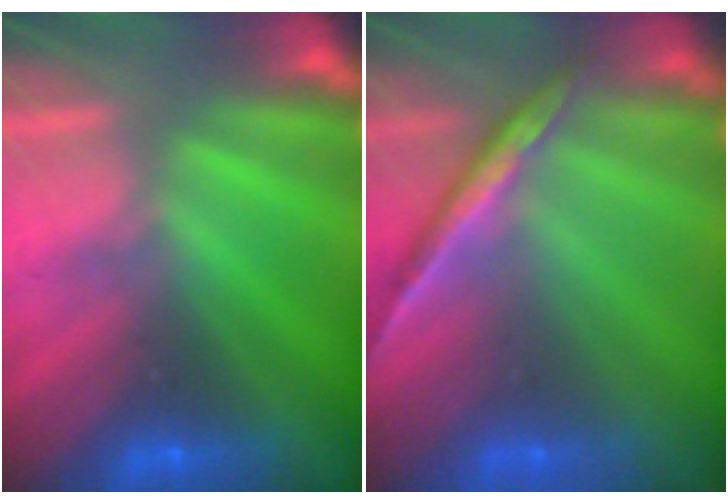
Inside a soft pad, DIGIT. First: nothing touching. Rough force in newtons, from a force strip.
{"total": 1.5}